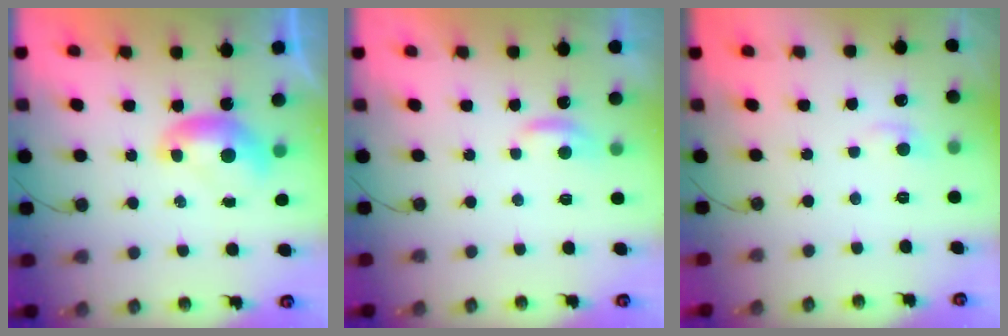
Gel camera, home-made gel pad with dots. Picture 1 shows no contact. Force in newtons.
{"total": 0.7, "press": 0.5, "slide": 0.5}
{"total": 1.5, "press": 1.2, "slide": 0.9}